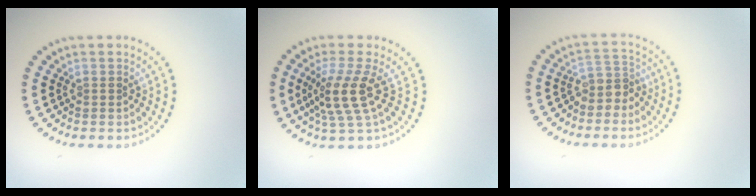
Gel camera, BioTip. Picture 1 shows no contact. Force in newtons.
{"total": 4.0, "press": 2.9, "slide": 2.7}
{"total": 2.5, "press": 2.0, "slide": 1.5}